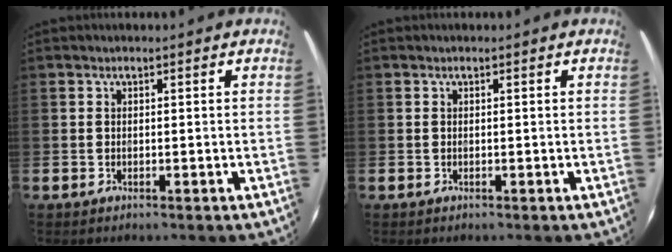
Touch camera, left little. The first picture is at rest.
{"total": 0.0}